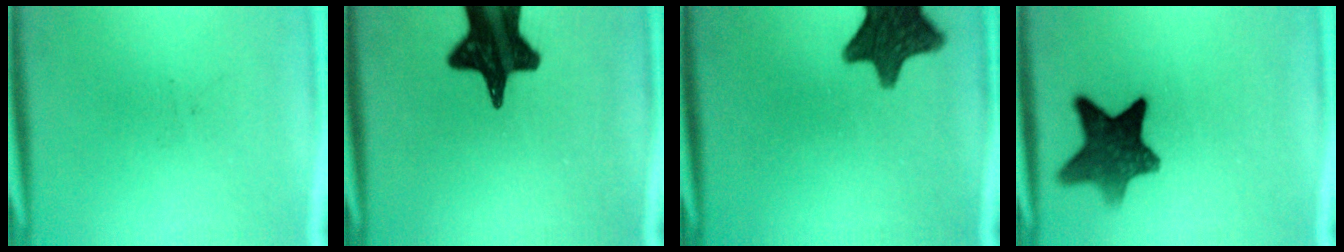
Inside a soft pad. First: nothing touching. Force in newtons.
{"total": 18.5}
{"total": 12.7}
{"total": 10.7}